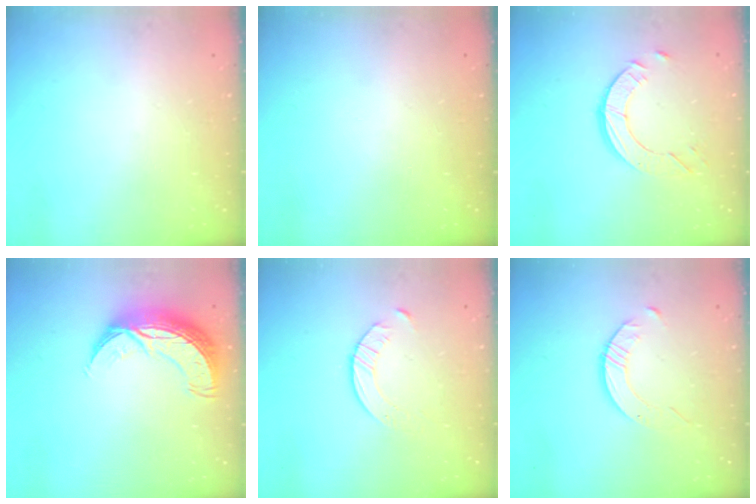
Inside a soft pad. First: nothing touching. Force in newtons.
{"total": 0.0}
{"total": 6.9, "press": 6.9, "slide": 0.6}
{"total": 10.8, "press": 10.7, "slide": 1.0}
{"total": 4.6, "press": 4.5, "slide": 0.6}
{"total": 3.4, "press": 3.3, "slide": 0.4}